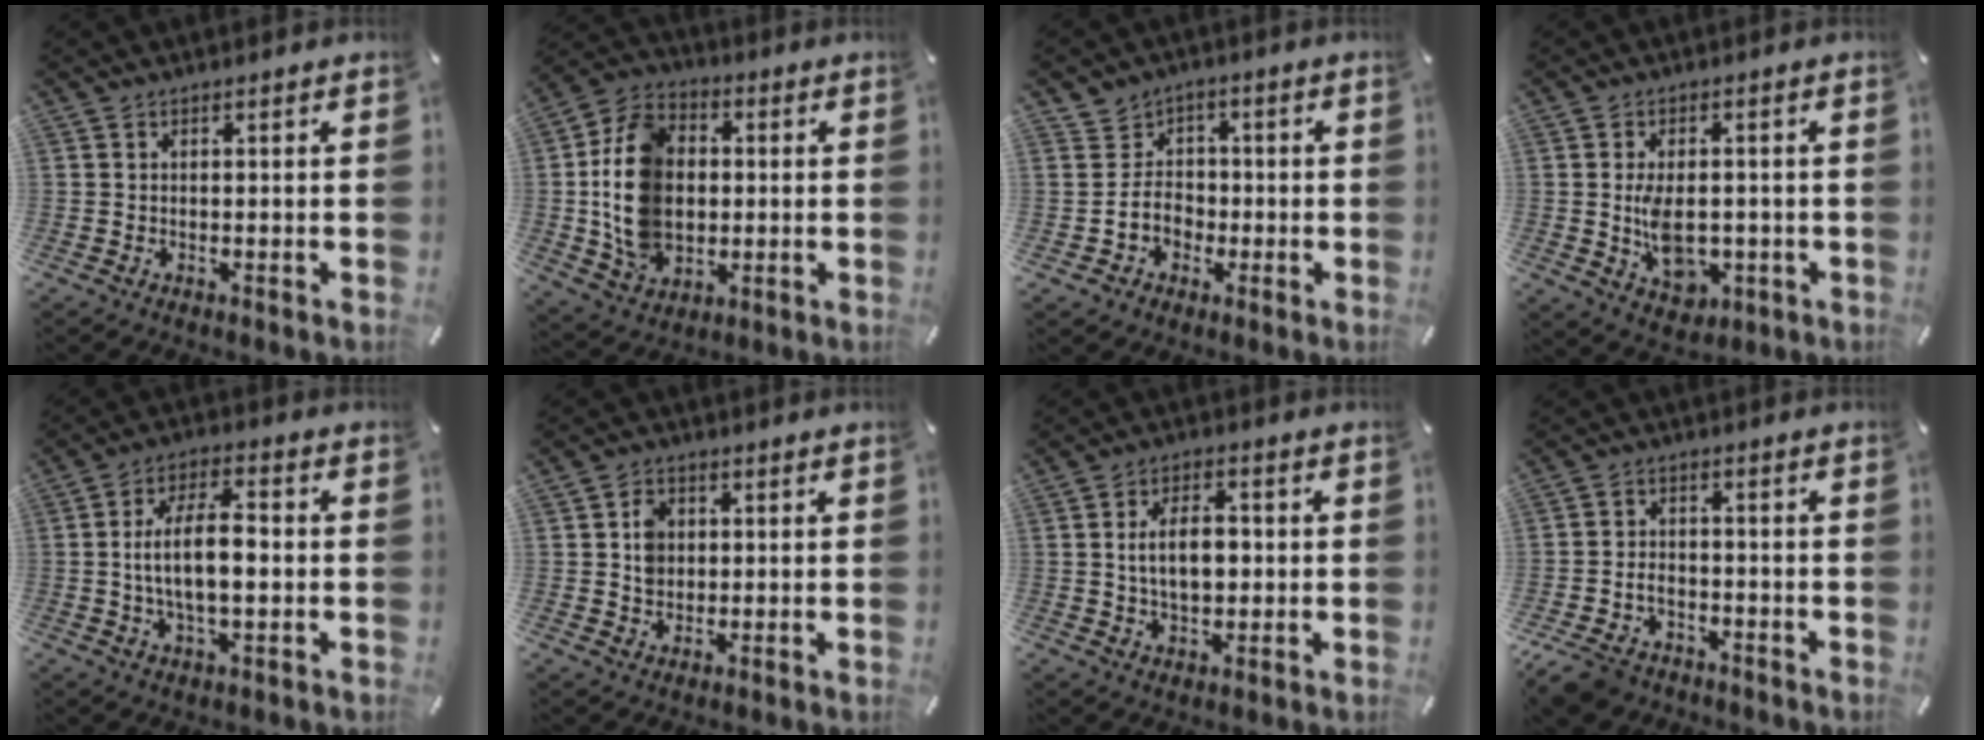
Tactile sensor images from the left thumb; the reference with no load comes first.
{"total": 16.0, "force": [0.2, 12.9, 9.5], "torque": [-0.219, 0.011, 0.006]}
{"total": 7.2, "force": [-0.8, 7.1, 1.1], "torque": [-0.012, 0.010, -0.013]}
{"total": 7.8, "force": [-0.8, 5.5, 5.6], "torque": [-0.101, -0.004, -0.017]}
{"total": 10.9, "force": [-0.7, 5.1, 9.6], "torque": [-0.179, 0.010, -0.014]}
{"total": 5.0, "force": [0.4, 4.4, 2.2], "torque": [-0.033, 0.005, 0.005]}
{"total": 8.5, "force": [0.2, 5.5, 6.5], "torque": [-0.114, 0.004, -0.004]}
{"total": 5.7, "force": [-3.6, 3.9, 2.2], "torque": [-0.052, 0.017, -0.070]}